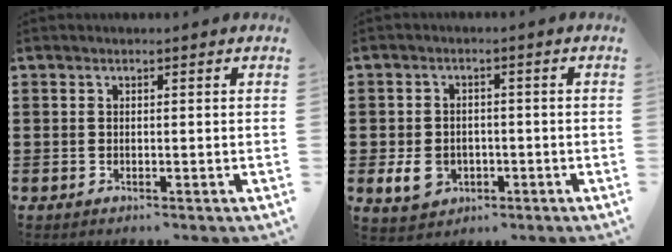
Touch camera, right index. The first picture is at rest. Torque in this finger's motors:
{"motor_torque": [1.08, 1.06, 0.16, 0.03]}